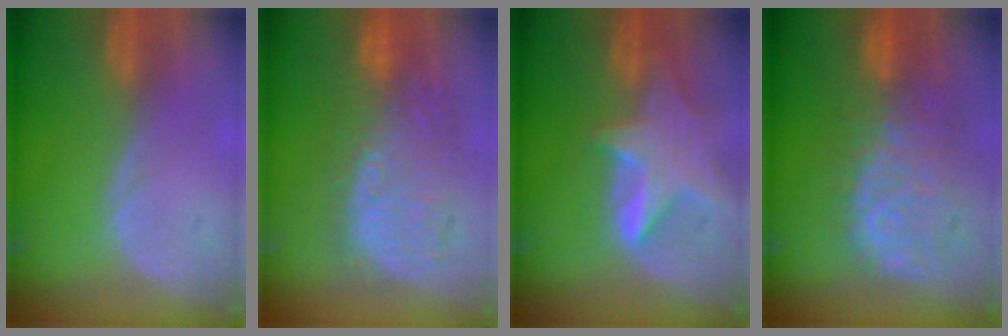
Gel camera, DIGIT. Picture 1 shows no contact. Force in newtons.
{"total": 10.0, "press": 9.9, "slide": 1.7}
{"total": 8.4, "press": 7.5, "slide": 3.9}
{"total": 11.5, "press": 9.8, "slide": 5.9}